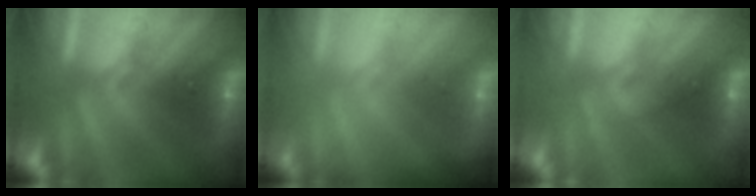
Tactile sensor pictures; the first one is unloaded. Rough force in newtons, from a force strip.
{"total": 1.3}
{"total": 3.0}